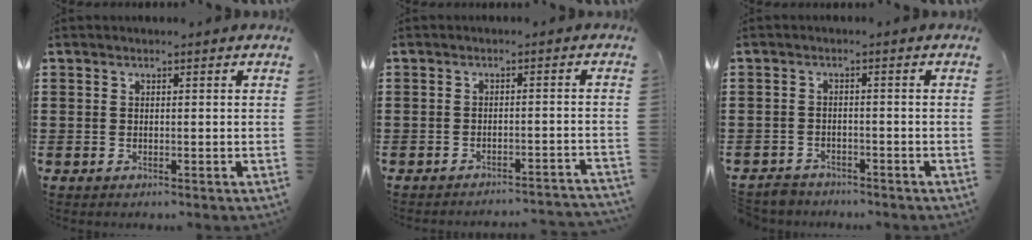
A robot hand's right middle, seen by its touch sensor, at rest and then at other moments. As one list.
[{"total": 2.3, "force": [-2.2, -0.3, 0.4], "torque": [-0.008, 0.001, -0.047]}, {"total": 2.4, "force": [-2.4, 0.5, -0.2], "torque": [-0.005, -0.001, -0.053]}]